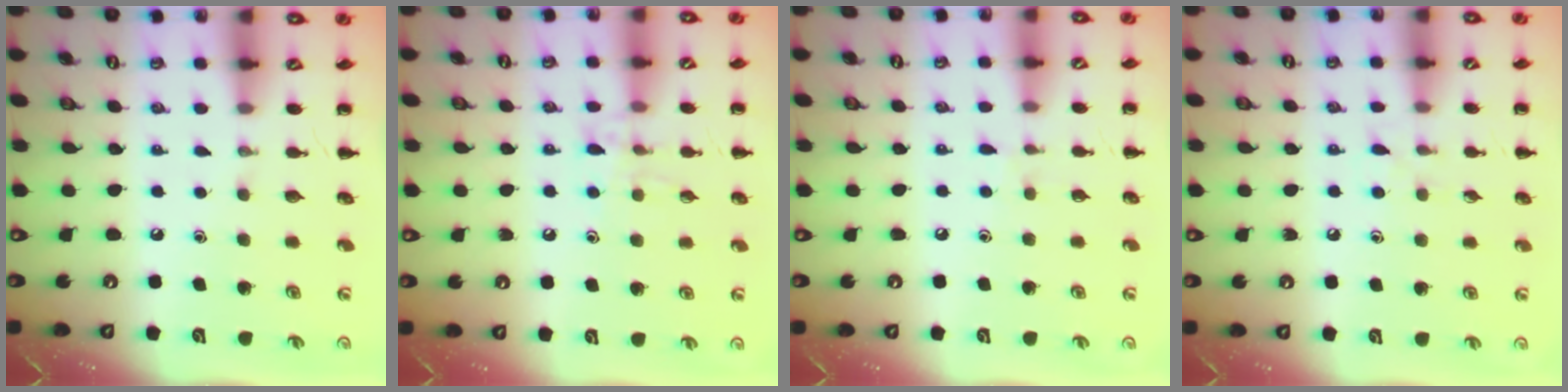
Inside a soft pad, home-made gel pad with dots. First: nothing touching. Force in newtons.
{"total": 8.4, "press": 8.3, "slide": 1.5}
{"total": 3.7, "press": 3.4, "slide": 1.5}
{"total": 5.7, "press": 5.3, "slide": 2.0}